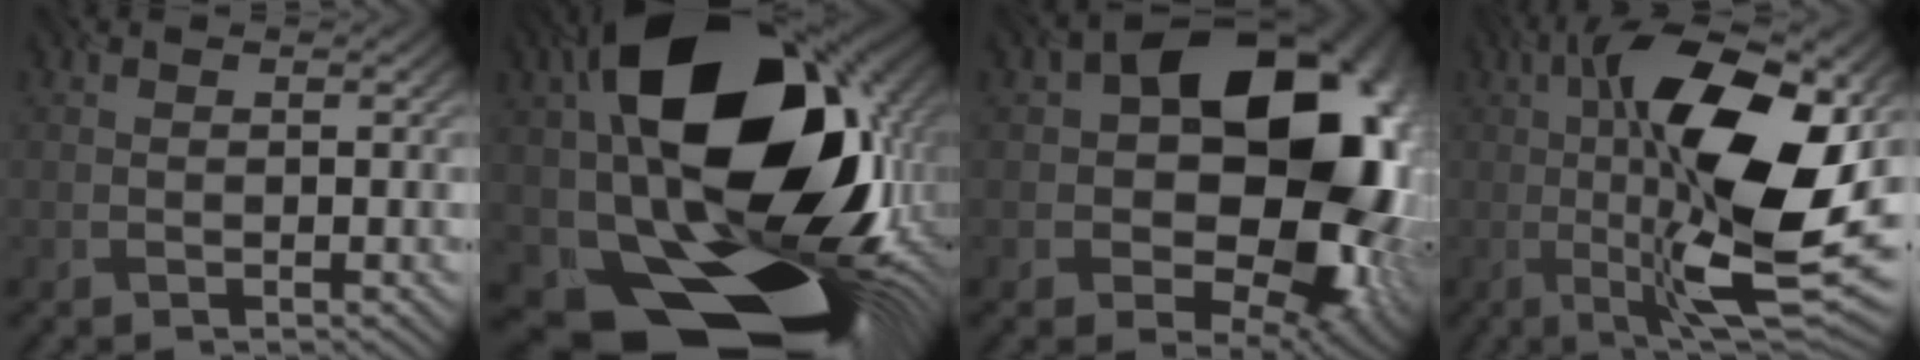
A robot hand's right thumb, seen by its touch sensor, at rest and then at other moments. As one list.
[{"total": 23.9, "force": [0.7, 16.3, 17.4], "torque": [-0.325, -0.062, 0.039]}, {"total": 20.4, "force": [2.4, 14.4, 14.3], "torque": [-0.184, -0.032, 0.064]}, {"total": 18.4, "force": [0.4, 5.7, 17.5], "torque": [-0.289, 0.019, 0.000]}]